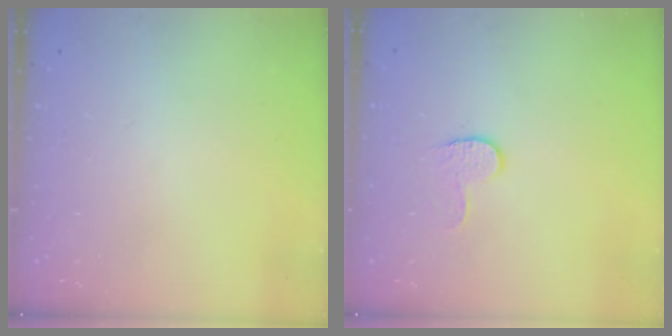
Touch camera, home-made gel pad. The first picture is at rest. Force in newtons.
{"total": 3.8, "press": 3.8, "slide": 0.4}